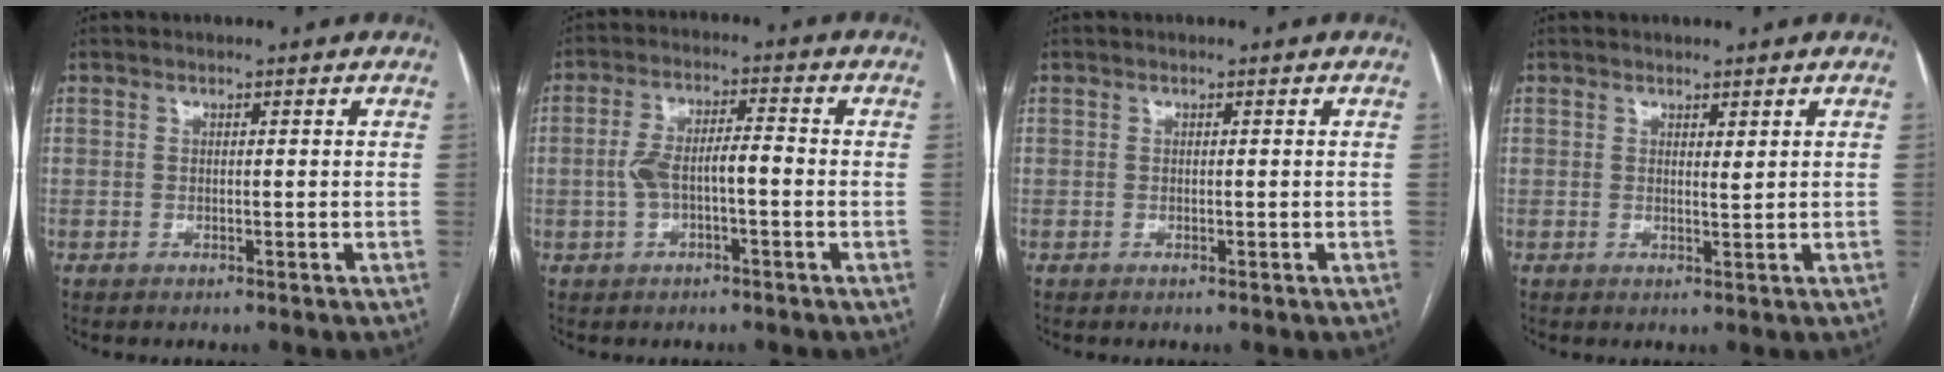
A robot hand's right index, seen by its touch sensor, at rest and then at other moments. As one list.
[{"total": 6.5, "force": [-1.1, 2.1, 6.0], "torque": [-0.125, 0.027, -0.017]}, {"total": 0.0}, {"total": 0.9, "force": [0.6, 0.2, 0.7], "torque": [-0.009, -0.006, 0.011]}]